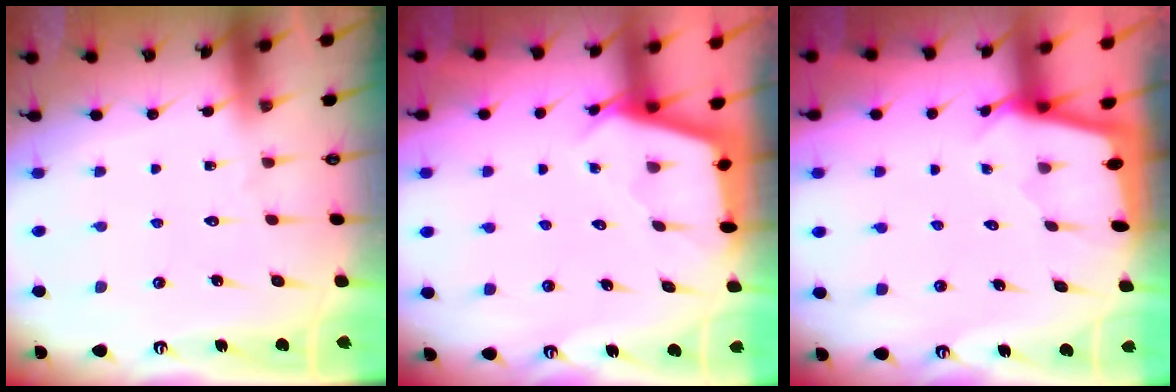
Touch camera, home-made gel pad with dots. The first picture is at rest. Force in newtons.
{"total": 2.6, "press": 2.6, "slide": 0.3}
{"total": 1.8, "press": 1.8, "slide": 0.3}